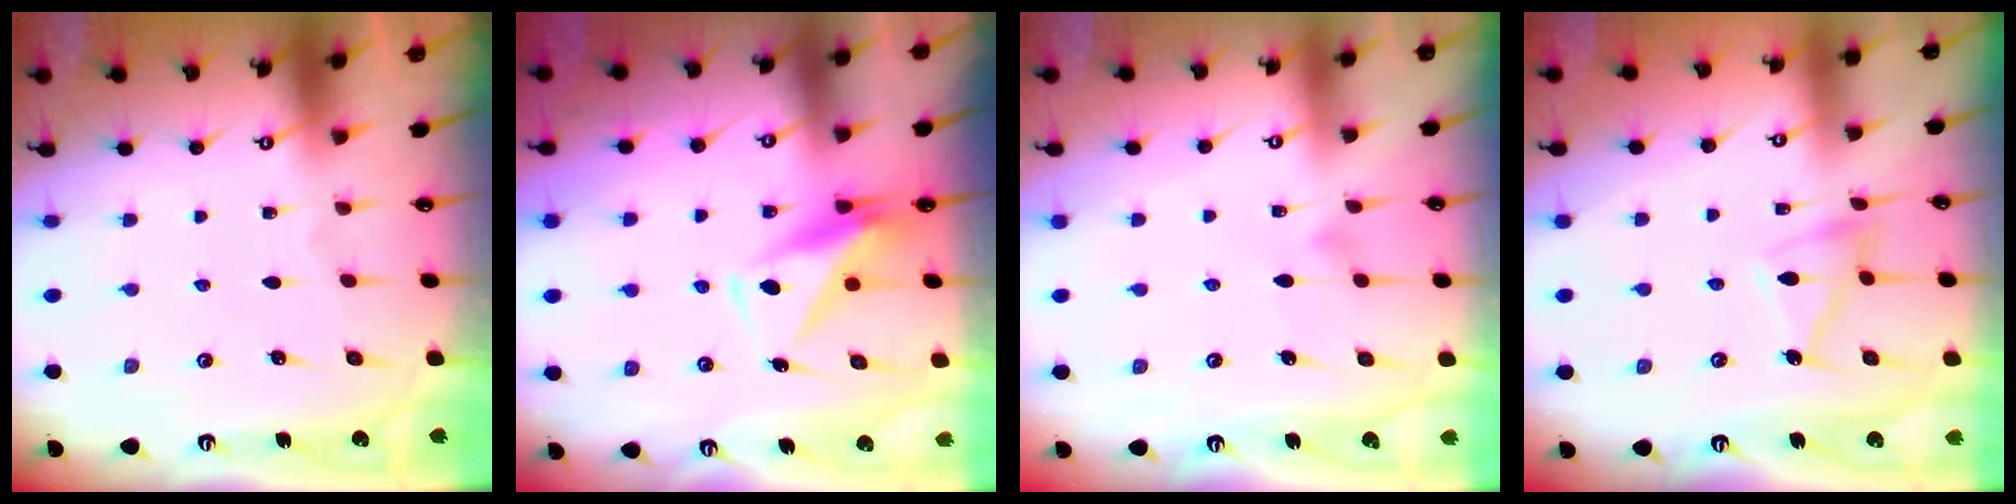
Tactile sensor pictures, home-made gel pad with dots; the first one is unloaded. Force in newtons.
{"total": 7.3, "press": 7.2, "slide": 1.1}
{"total": 7.7, "press": 7.7, "slide": 0.2}
{"total": 11.0, "press": 11.0, "slide": 0.8}